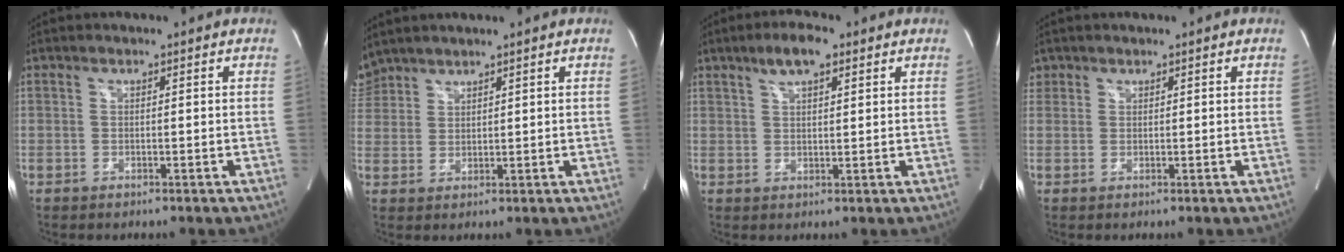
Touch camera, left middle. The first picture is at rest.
{"total": 4.6, "force": [4.3, 1.6, 0.1], "torque": [-0.010, 0.019, 0.093]}
{"total": 5.3, "force": [3.3, 1.5, 3.9], "torque": [-0.075, 0.011, 0.056]}
{"total": 1.6, "force": [0.9, 1.2, 0.0], "torque": [0.011, 0.009, 0.015]}